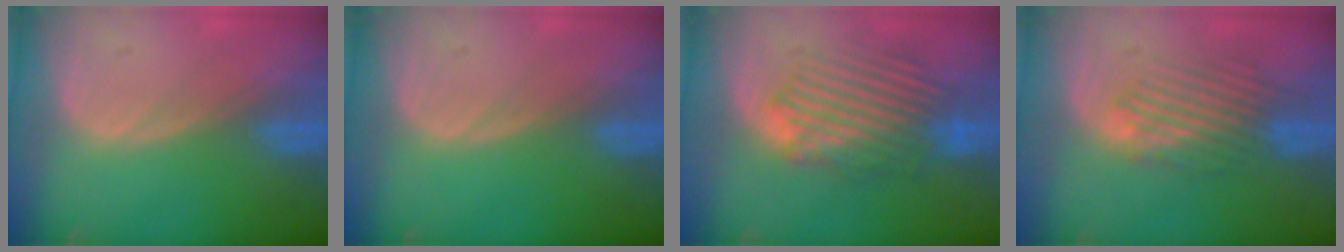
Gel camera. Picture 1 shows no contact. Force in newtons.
{"total": 0.0}
{"total": 8.5, "press": 8.1, "slide": 2.5}
{"total": 5.4, "press": 5.1, "slide": 1.7}